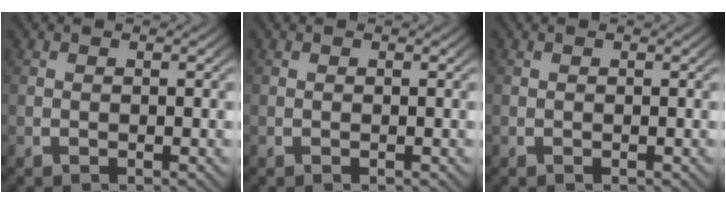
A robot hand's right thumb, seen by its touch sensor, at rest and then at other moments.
{"total": 0.0}
{"total": 0.0}